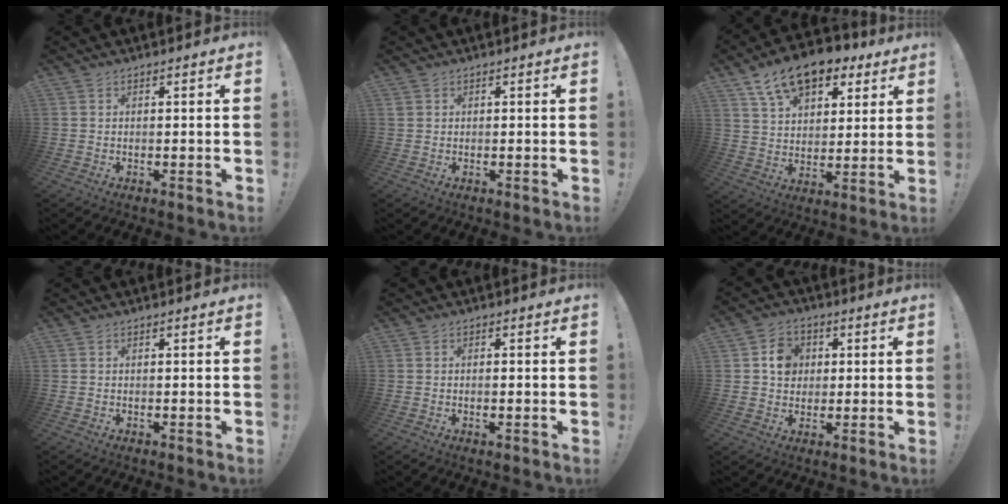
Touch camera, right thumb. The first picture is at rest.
{"total": 1.0, "force": [0.5, 0.8, 0.3], "torque": [-0.002, 0.000, 0.008]}
{"total": 14.5, "force": [9.2, 8.2, 7.5], "torque": [-0.126, -0.054, 0.170]}
{"total": 0.0}
{"total": 1.1, "force": [-0.3, 0.1, 1.1], "torque": [-0.020, 0.001, -0.006]}
{"total": 6.6, "force": [1.4, 5.8, 2.6], "torque": [-0.025, 0.000, 0.026]}